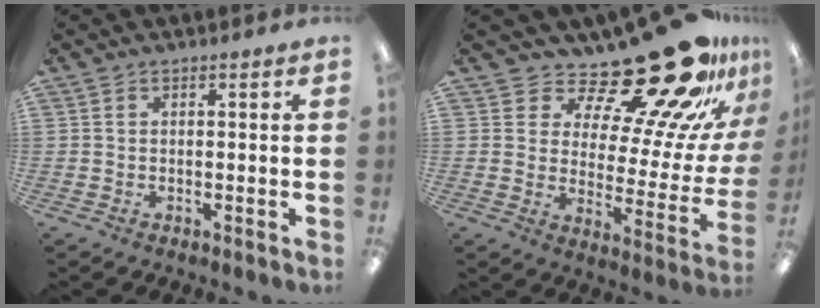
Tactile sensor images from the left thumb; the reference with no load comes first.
{"total": 23.1, "force": [18.6, 6.4, 12.0], "torque": [-0.166, -0.142, 0.299]}